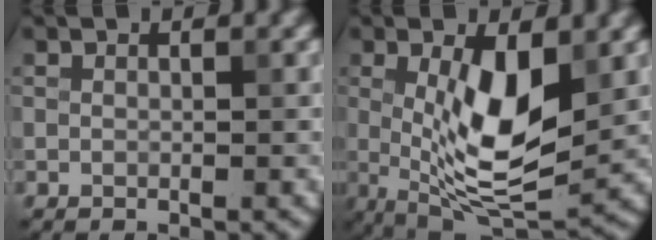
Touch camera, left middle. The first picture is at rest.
{"total": 8.5, "force": [0.7, 3.1, 7.9], "torque": [-0.146, -0.012, 0.014]}